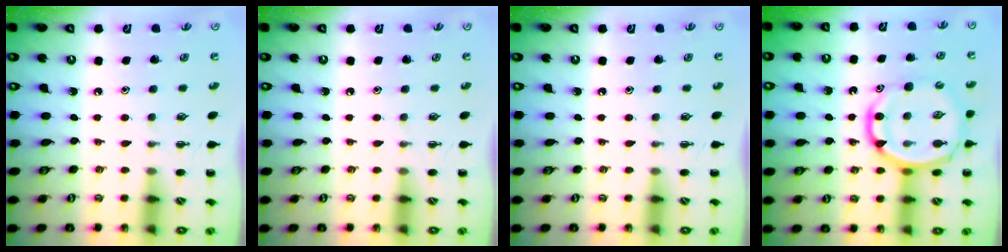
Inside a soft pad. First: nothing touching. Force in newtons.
{"total": 0.0}
{"total": 0.0}
{"total": 14.6, "press": 14.1, "slide": 3.9}